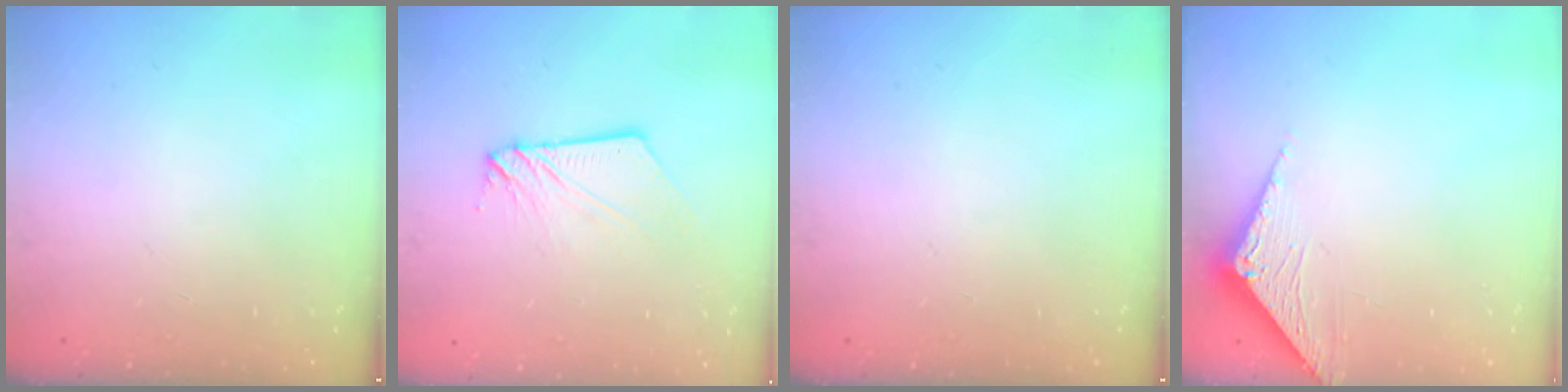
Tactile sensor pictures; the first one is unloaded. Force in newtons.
{"total": 4.1, "press": 4.1, "slide": 0.4}
{"total": 0.0}
{"total": 3.3, "press": 3.2, "slide": 0.3}